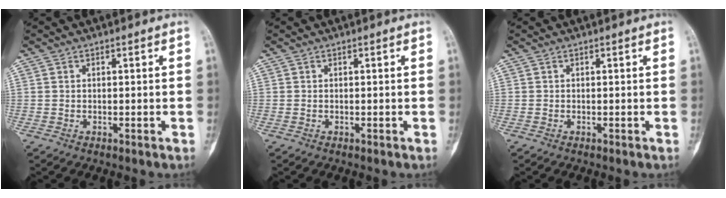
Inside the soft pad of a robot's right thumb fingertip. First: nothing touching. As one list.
[{"total": 0.0}, {"total": 0.0}]